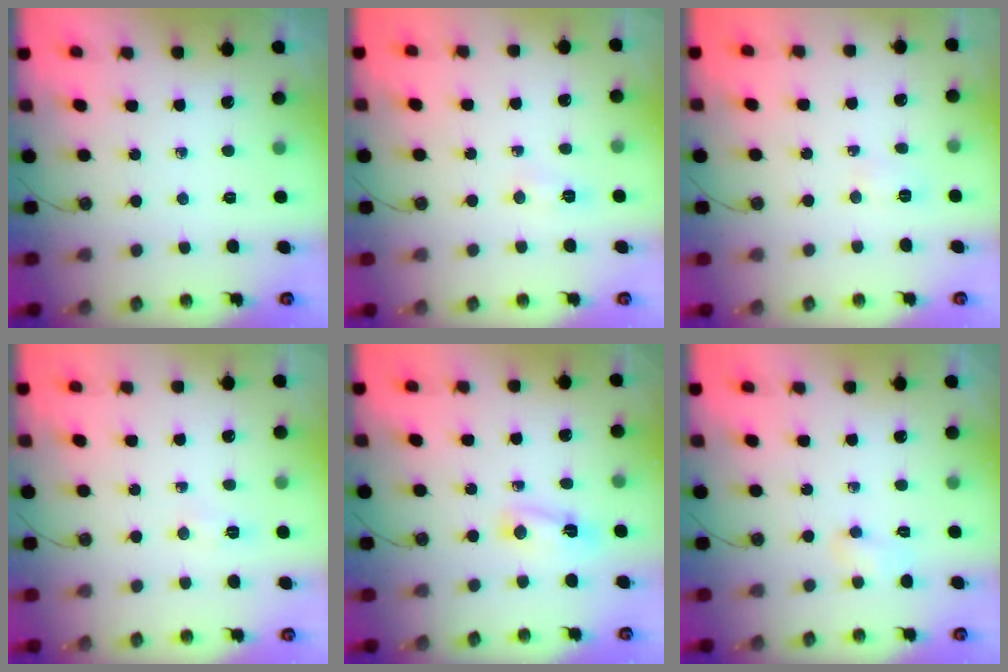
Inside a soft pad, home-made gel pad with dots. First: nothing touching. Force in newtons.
{"total": 3.5, "press": 3.4, "slide": 0.4}
{"total": 2.6, "press": 2.5, "slide": 0.8}
{"total": 3.8, "press": 3.7, "slide": 0.5}
{"total": 3.1, "press": 3.1, "slide": 0.5}
{"total": 16.7, "press": 5.2, "slide": 15.9}